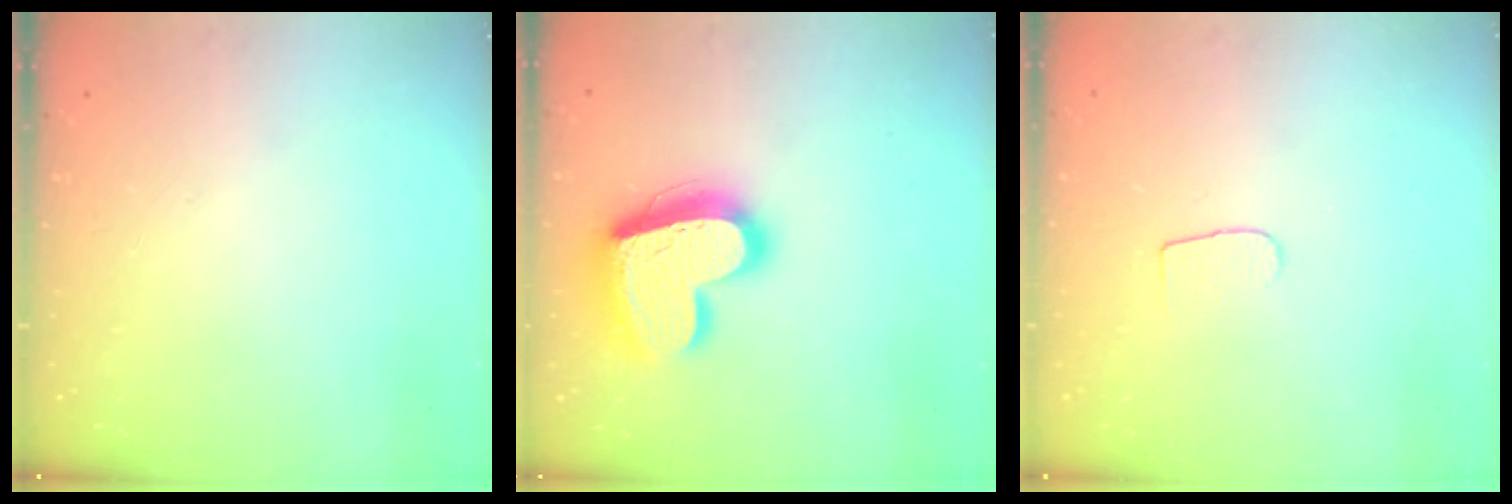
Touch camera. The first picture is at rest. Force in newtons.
{"total": 19.9, "press": 19.9, "slide": 1.1}
{"total": 4.8, "press": 4.8, "slide": 0.5}